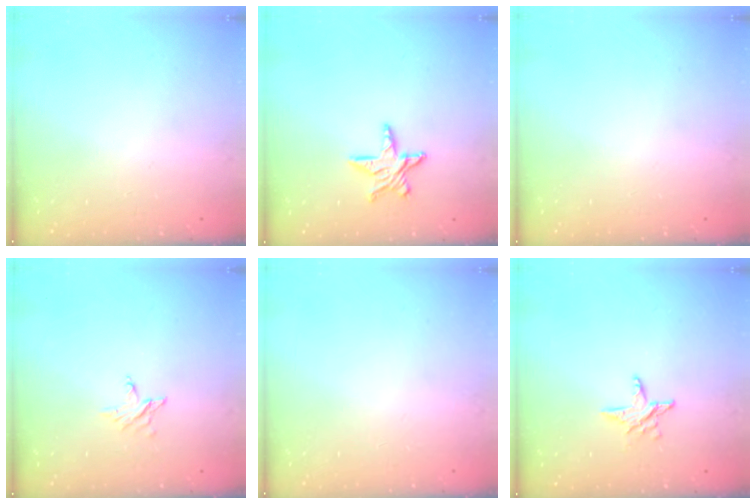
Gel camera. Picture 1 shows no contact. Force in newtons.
{"total": 9.0, "press": 9.0, "slide": 0.8}
{"total": 0.0}
{"total": 2.8, "press": 2.8, "slide": 0.1}
{"total": 0.0}
{"total": 4.8, "press": 4.7, "slide": 0.5}